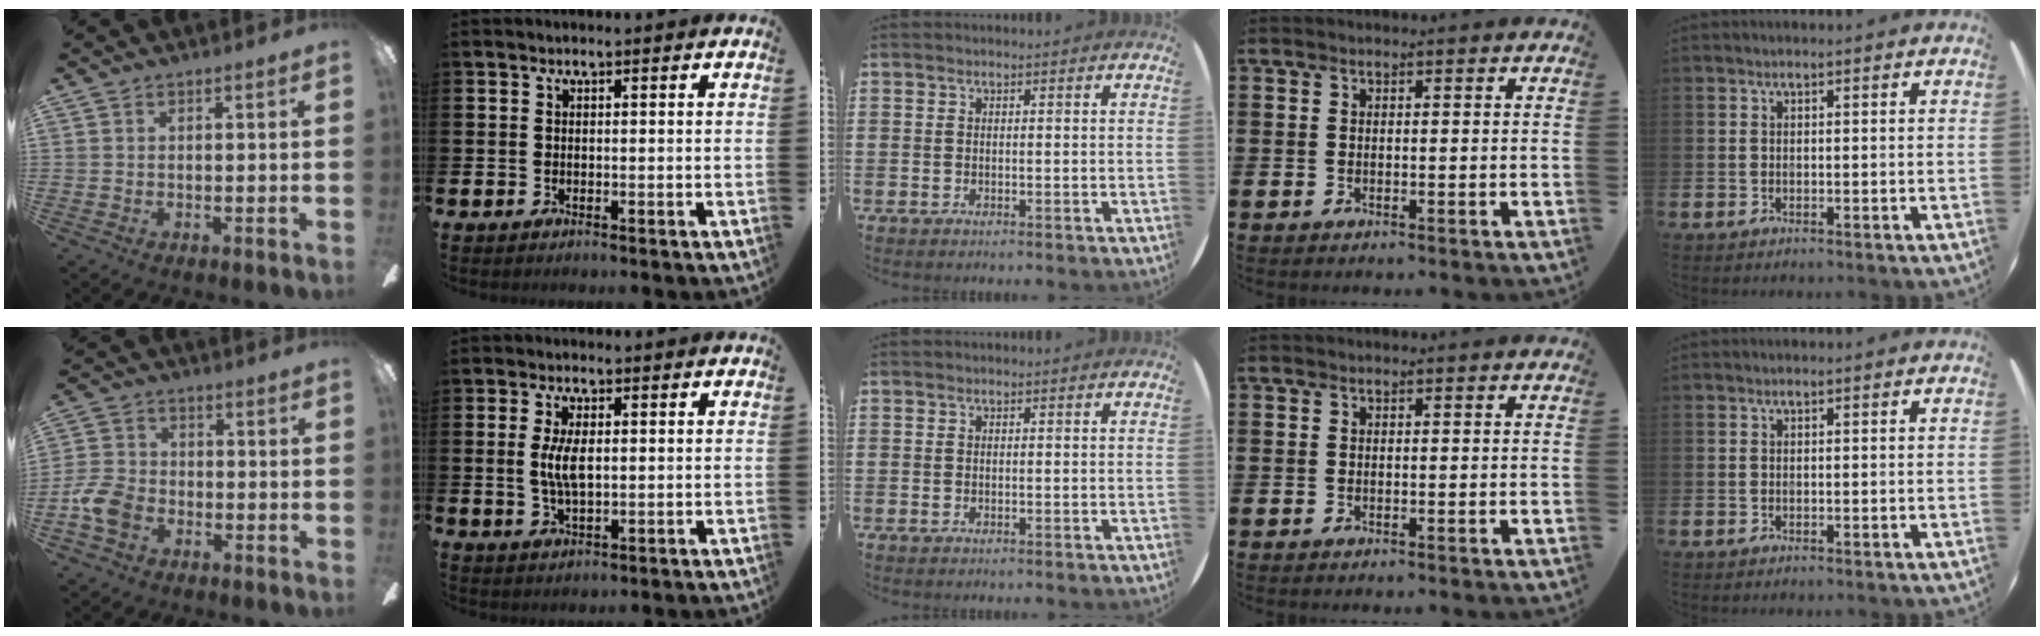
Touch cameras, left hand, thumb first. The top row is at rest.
{"thumb": {"total": 8.1, "force": [-3.6, 5.7, 4.4], "torque": [-0.103, 0.019, -0.066]}, "index": {"total": 4.5, "force": [0.8, 1.8, 4.1], "torque": [-0.079, 0.005, 0.013]}}